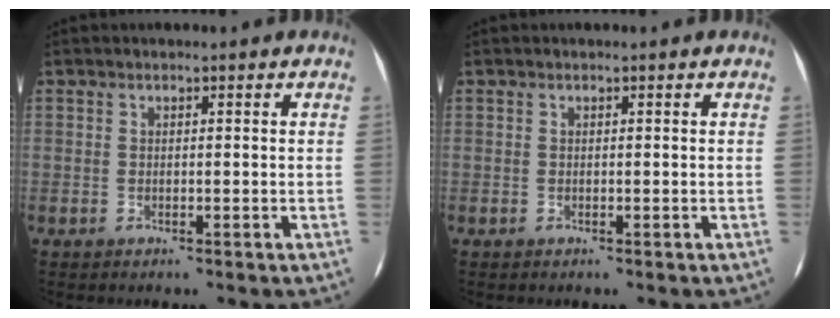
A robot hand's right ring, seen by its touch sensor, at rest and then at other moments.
{"total": 0.0}